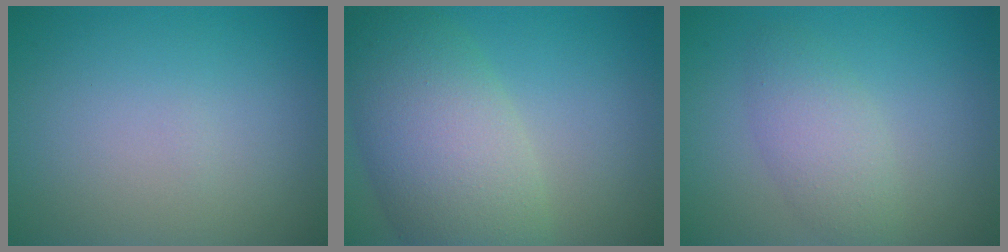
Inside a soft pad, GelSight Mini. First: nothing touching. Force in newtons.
{"total": 8.6, "press": 8.6, "slide": 0.4}
{"total": 2.9, "press": 2.9, "slide": 0.1}